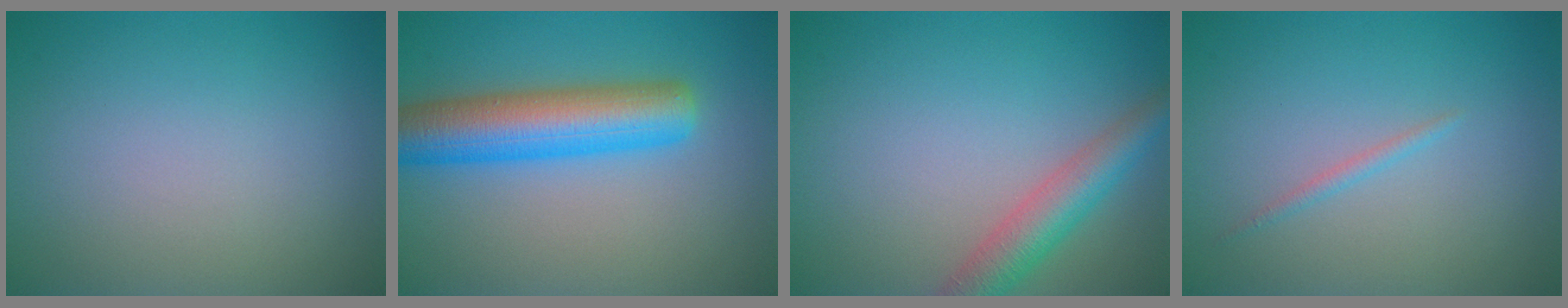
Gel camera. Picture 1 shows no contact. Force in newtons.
{"total": 7.6, "press": 7.6, "slide": 0.2}
{"total": 4.2, "press": 4.2, "slide": 0.1}
{"total": 0.8, "press": 0.8, "slide": 0.0}